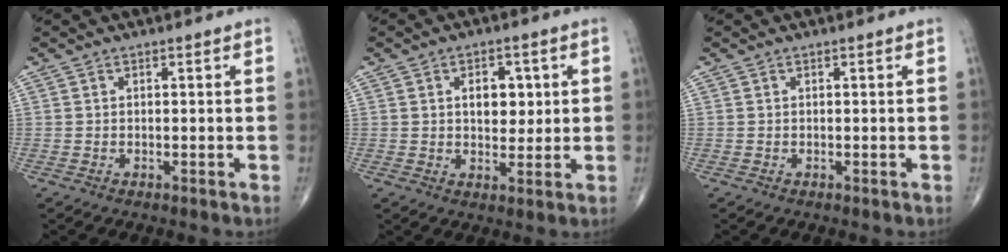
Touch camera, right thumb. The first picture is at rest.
{"total": 6.2, "force": [1.3, 4.0, 4.6], "torque": [-0.034, -0.006, 0.019]}
{"total": 0.0}